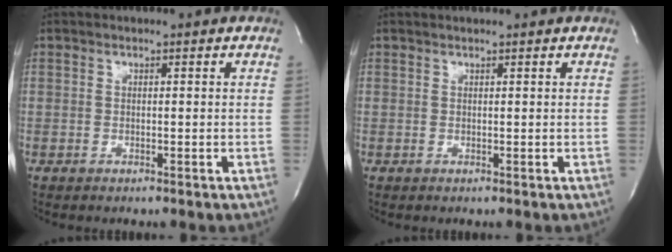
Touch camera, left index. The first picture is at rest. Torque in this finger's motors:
{"motor_torque": [0.22, -0.24, -0.02, -0.01]}